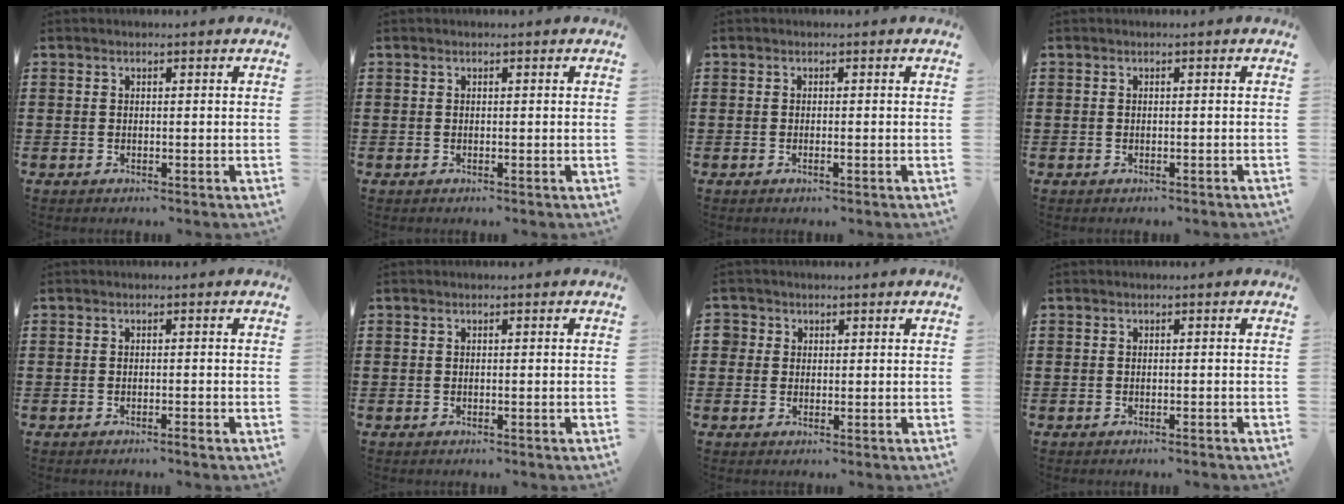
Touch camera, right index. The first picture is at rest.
{"total": 0.0}
{"total": 0.5, "force": [-0.3, 0.0, 0.4], "torque": [-0.008, -0.003, -0.004]}
{"total": 0.0}
{"total": 0.9, "force": [-0.7, 0.0, 0.5], "torque": [-0.011, -0.003, -0.013]}
{"total": 0.0}
{"total": 1.5, "force": [0.6, 1.4, 0.0], "torque": [-0.007, 0.008, 0.010]}
{"total": 0.6, "force": [-0.6, 0.0, 0.1], "torque": [-0.004, -0.003, -0.011]}